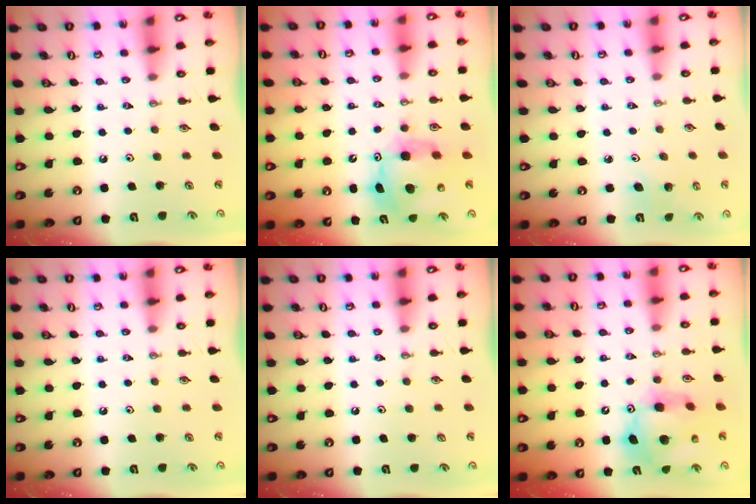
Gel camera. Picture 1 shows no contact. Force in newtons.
{"total": 11.2, "press": 11.2, "slide": 1.2}
{"total": 4.9, "press": 4.8, "slide": 0.9}
{"total": 0.0}
{"total": 1.1, "press": 0.1, "slide": 1.1}
{"total": 14.3, "press": 14.2, "slide": 1.5}